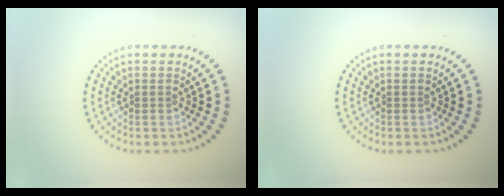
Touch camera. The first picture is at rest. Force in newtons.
{"total": 0.0}